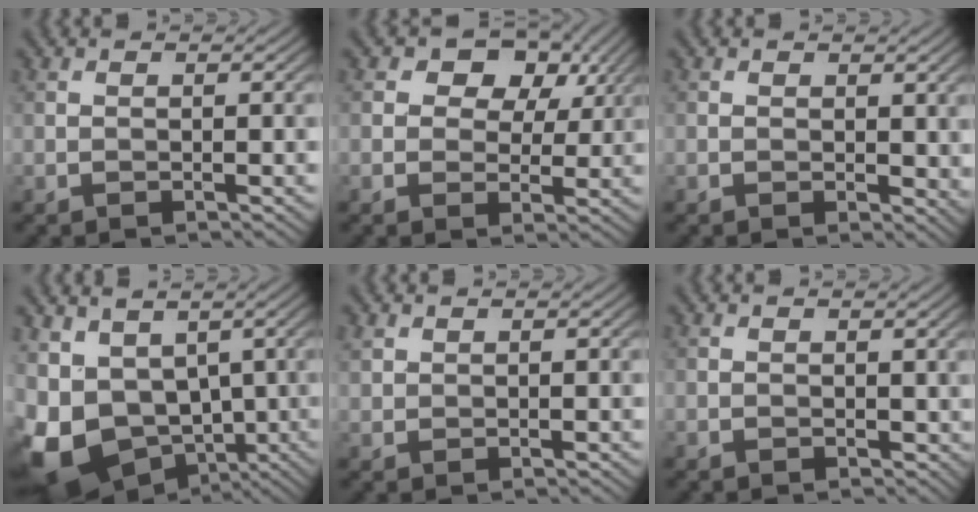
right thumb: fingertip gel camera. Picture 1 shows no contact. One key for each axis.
{"total": 9.2, "fx": 4.2, "fy": 6.3, "fz": 5.1, "tx": -0.094, "ty": 0.018, "tz": 0.056}
{"total": 2.0, "fx": 0.8, "fy": 1.3, "fz": 1.3, "tx": -0.016, "ty": -0.005, "tz": 0.014}
{"total": 12.8, "fx": -1.7, "fy": 9.9, "fz": 7.9, "tx": -0.200, "ty": -0.021, "tz": -0.008}
{"total": 1.4, "fx": 1.0, "fy": 0.9, "fz": 0.4, "tx": -0.014, "ty": 0.003, "tz": 0.026}
{"total": 0.9, "fx": 0.5, "fy": 0.7, "fz": 0.2, "tx": -0.006, "ty": -0.003, "tz": 0.011}